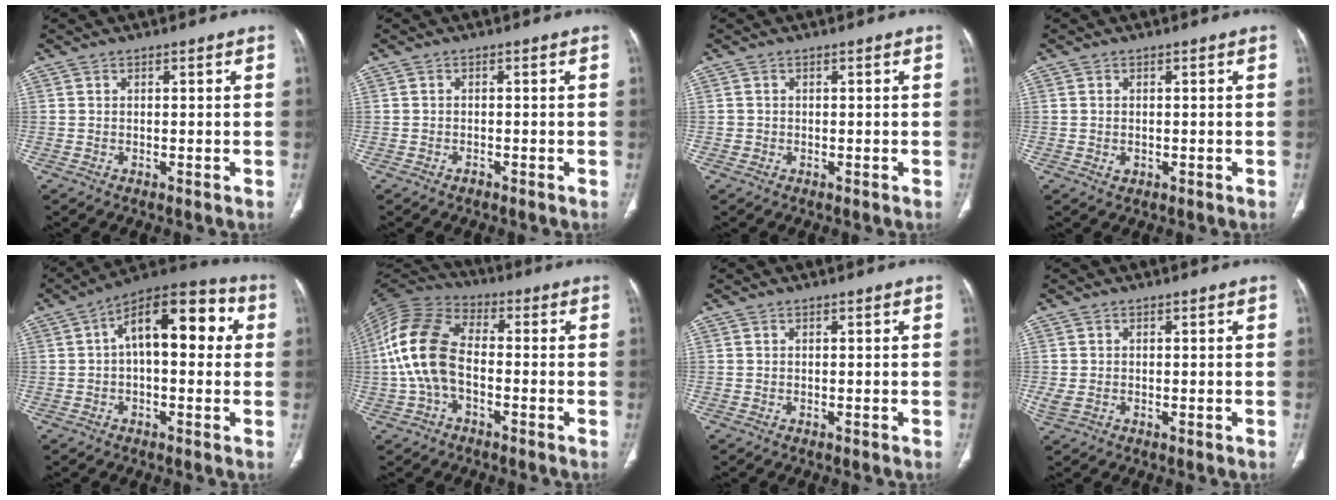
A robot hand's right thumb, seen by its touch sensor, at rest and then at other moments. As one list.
[{"total": 0.8, "force": [-0.6, 0.4, 0.2], "torque": [-0.004, 0.002, -0.013]}, {"total": 0.8, "force": [-0.1, 0.8, 0.0], "torque": [0.003, 0.005, -0.003]}, {"total": 1.3, "force": [-0.2, 1.0, 0.7], "torque": [-0.012, 0.002, 0.000]}, {"total": 15.7, "force": [2.7, 7.7, 13.4], "torque": [-0.169, 0.041, 0.033]}, {"total": 13.9, "force": [-1.7, 8.4, 10.9], "torque": [-0.231, 0.035, -0.042]}, {"total": 0.0}, {"total": 2.1, "force": [-0.2, 1.5, 1.6], "torque": [-0.050, 0.004, -0.001]}]